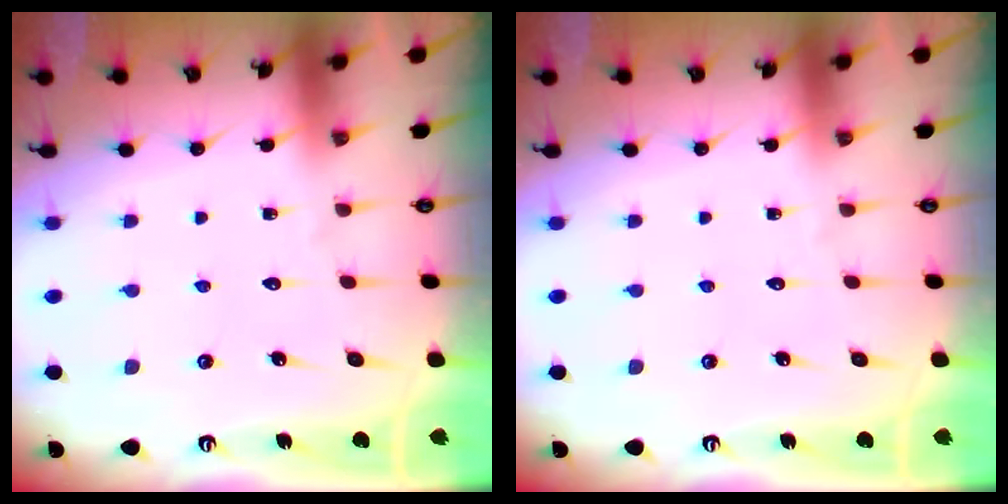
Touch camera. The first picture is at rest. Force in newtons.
{"total": 0.0}